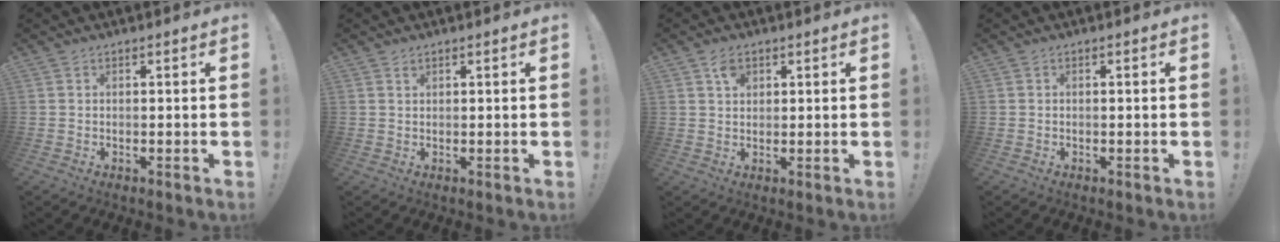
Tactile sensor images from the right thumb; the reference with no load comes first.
{"total": 0.8, "force": [0.6, 0.5, 0.3], "torque": [0.000, -0.002, 0.010]}
{"total": 3.6, "force": [1.7, 2.6, 1.8], "torque": [-0.019, -0.005, 0.028]}
{"total": 0.5, "force": [-0.3, -0.1, 0.4], "torque": [-0.010, 0.000, -0.005]}